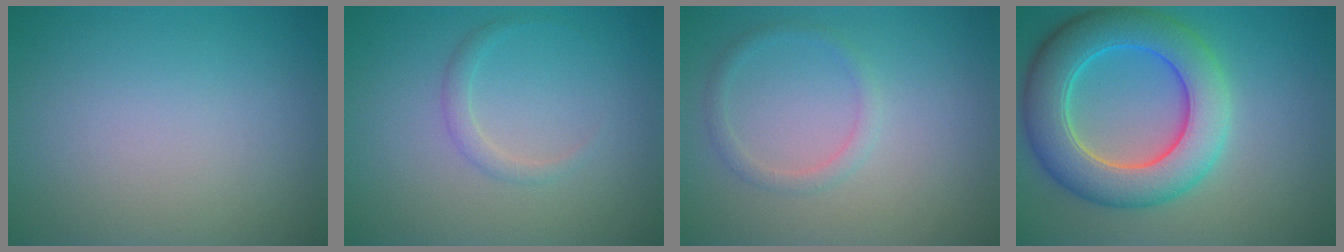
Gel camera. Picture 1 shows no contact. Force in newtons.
{"total": 1.2, "press": 1.2, "slide": 0.1}
{"total": 1.3, "press": 1.3, "slide": 0.1}
{"total": 8.6, "press": 8.6, "slide": 0.3}